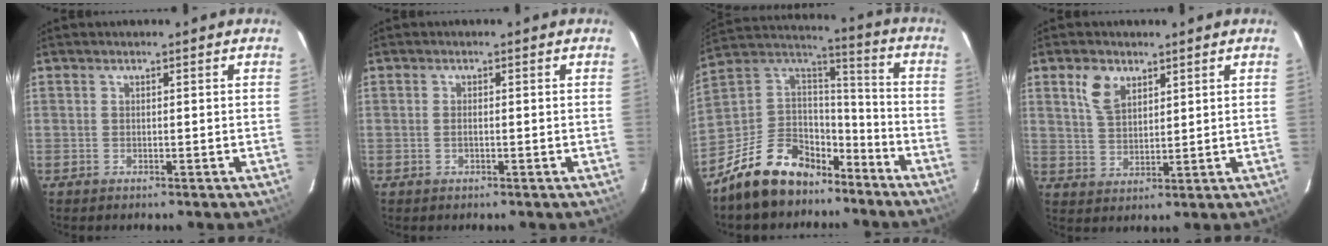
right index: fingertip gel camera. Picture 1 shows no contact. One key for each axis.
{"total": 1.0, "fx": -0.3, "fy": 0.4, "fz": 0.9, "tx": -0.020, "ty": 0.000, "tz": -0.007}
{"total": 18.8, "fx": -12.9, "fy": 11.0, "fz": 8.2, "tx": -0.200, "ty": 0.041, "tz": -0.203}
{"total": 6.0, "fx": 3.2, "fy": 3.6, "fz": 3.5, "tx": -0.069, "ty": 0.011, "tz": 0.066}